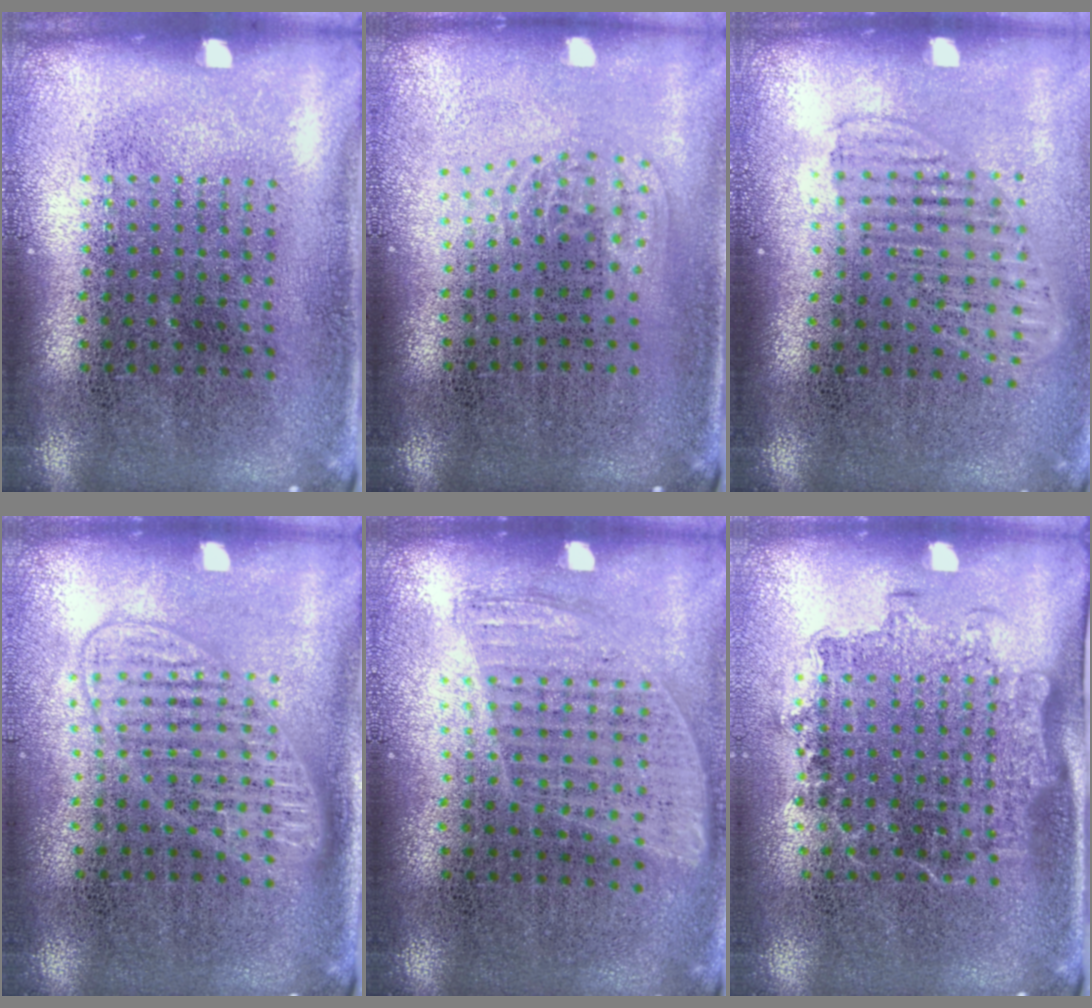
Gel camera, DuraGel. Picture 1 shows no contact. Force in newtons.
{"total": 1.0, "press": 0.7, "slide": 0.8}
{"total": 1.4, "press": 1.2, "slide": 0.7}
{"total": 1.4, "press": 1.3, "slide": 0.4}
{"total": 0.9, "press": 0.8, "slide": 0.4}
{"total": 1.4, "press": 1.2, "slide": 0.8}